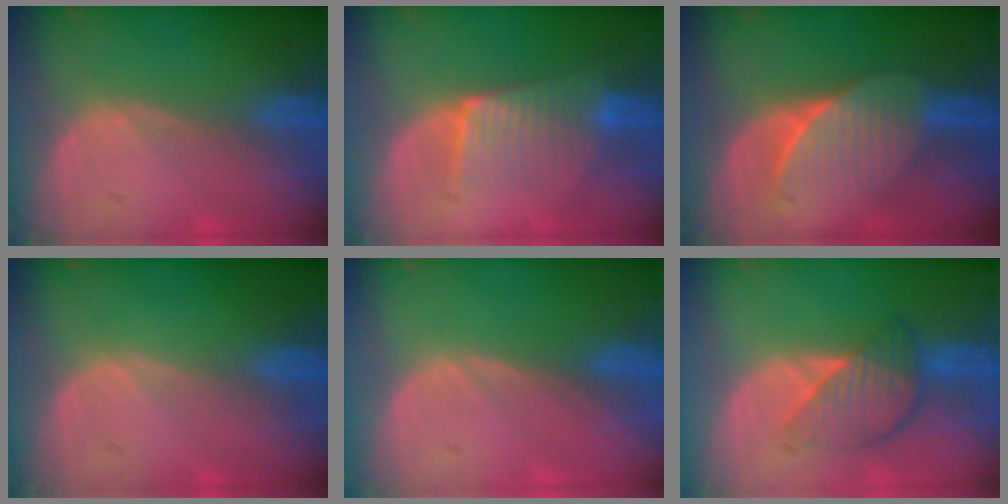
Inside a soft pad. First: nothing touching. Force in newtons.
{"total": 6.2, "press": 5.9, "slide": 1.8}
{"total": 7.4, "press": 6.7, "slide": 3.2}
{"total": 0.0}
{"total": 0.0}
{"total": 5.6, "press": 5.6, "slide": 0.3}